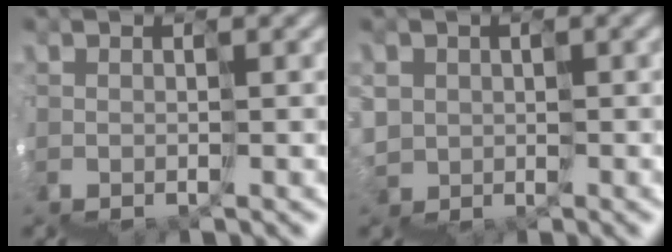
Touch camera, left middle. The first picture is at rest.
{"total": 3.0, "force": [1.4, 1.7, -2.0], "torque": [0.027, 0.021, 0.023]}